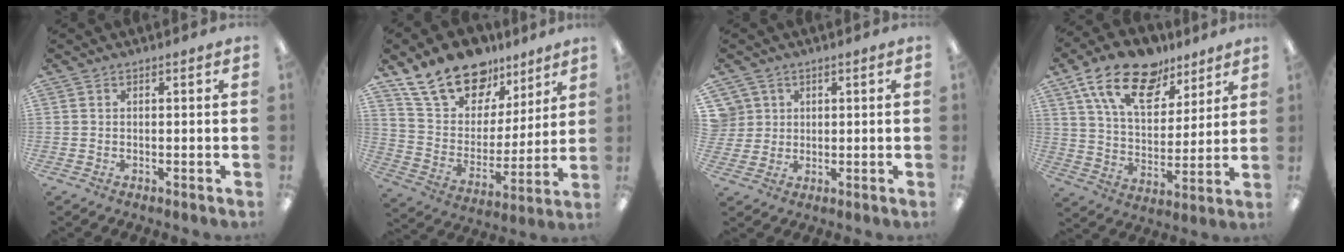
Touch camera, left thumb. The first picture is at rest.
{"total": 18.8, "force": [14.0, 10.4, 7.0], "torque": [-0.140, -0.085, 0.260]}
{"total": 4.6, "force": [1.8, 4.2, 0.1], "torque": [-0.013, 0.003, 0.035]}
{"total": 18.8, "force": [12.5, 9.9, 10.1], "torque": [-0.178, -0.060, 0.223]}